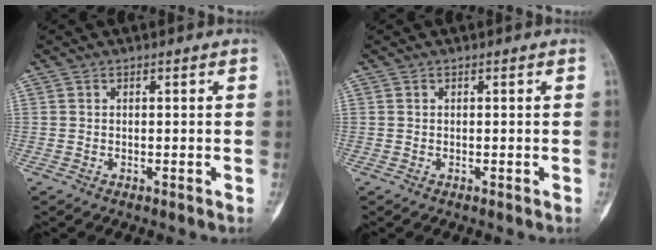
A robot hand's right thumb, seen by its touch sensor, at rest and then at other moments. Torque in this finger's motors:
{"motor_torque": [0.43, 0.43, 0.21, -0.27, 0.04]}